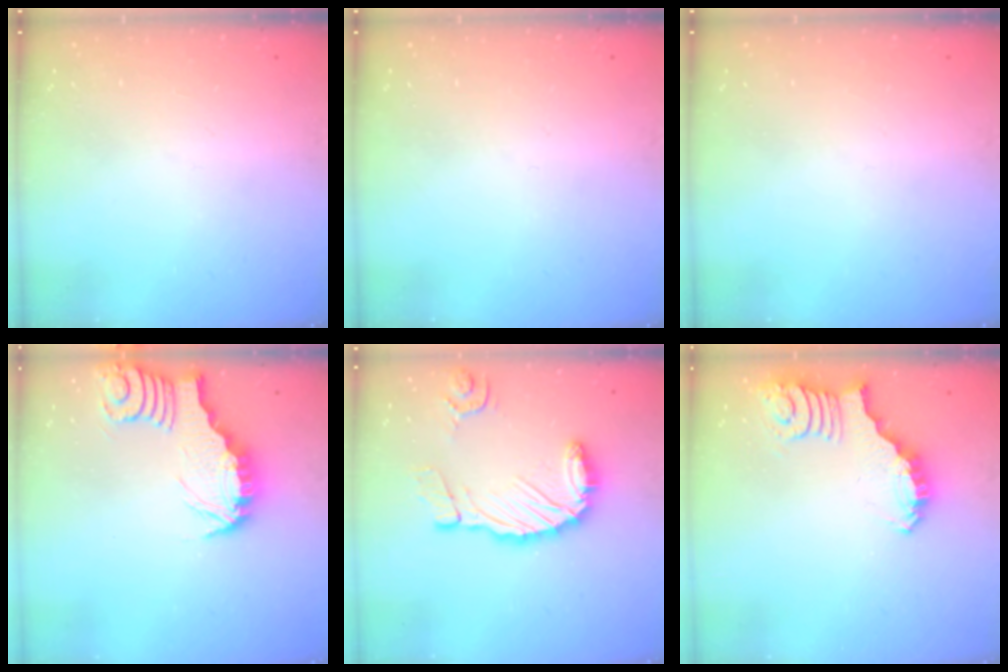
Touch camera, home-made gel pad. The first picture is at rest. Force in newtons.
{"total": 0.0}
{"total": 0.0}
{"total": 3.3, "press": 3.2, "slide": 0.3}
{"total": 13.7, "press": 13.6, "slide": 1.3}
{"total": 2.6, "press": 2.6, "slide": 0.5}